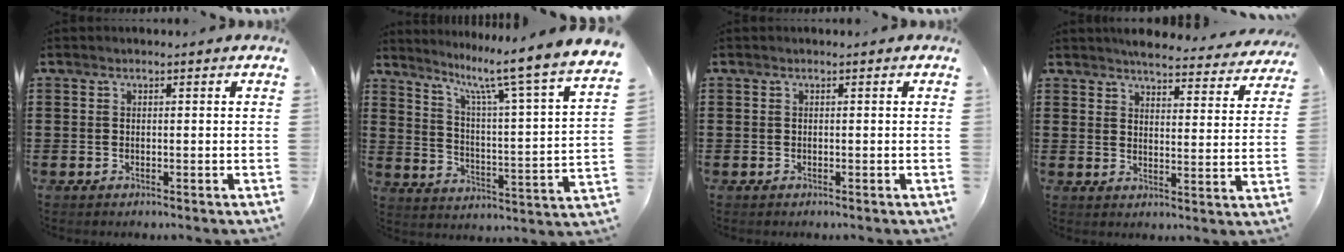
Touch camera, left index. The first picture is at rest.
{"total": 8.0, "force": [6.6, -1.0, 4.4], "torque": [-0.100, -0.069, 0.091]}
{"total": 0.0}
{"total": 4.5, "force": [4.4, 0.3, 0.9], "torque": [-0.029, -0.027, 0.073]}